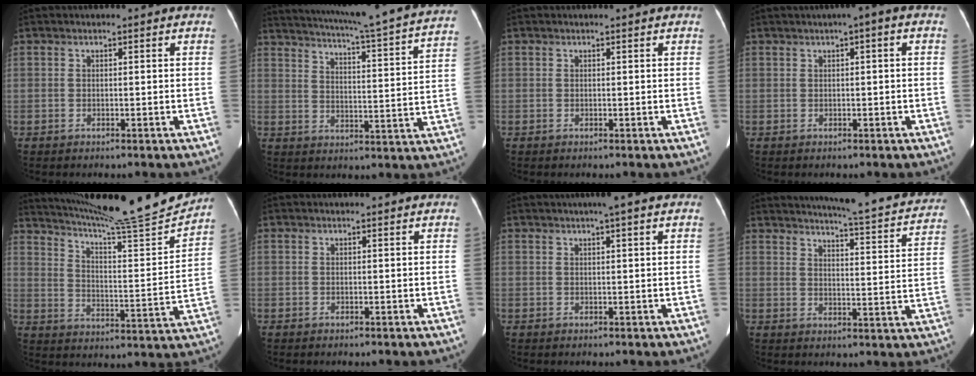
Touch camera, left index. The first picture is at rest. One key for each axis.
{"total": 27.4, "fx": 24.5, "fy": 0.2, "fz": 12.3, "tx": -0.202, "ty": -0.053, "tz": 0.306}
{"total": 0.0}
{"total": 2.2, "fx": 0.6, "fy": 0.2, "fz": 2.1, "tx": -0.027, "ty": 0.013, "tz": 0.007}
{"total": 21.4, "fx": 19.9, "fy": -1.0, "fz": 7.8, "tx": -0.137, "ty": -0.054, "tz": 0.287}
{"total": 1.8, "fx": 1.7, "fy": -0.1, "fz": 0.5, "tx": -0.008, "ty": 0.015, "tz": 0.024}
{"total": 3.6, "fx": 2.6, "fy": -0.2, "fz": 2.4, "tx": -0.033, "ty": 0.020, "tz": 0.040}
{"total": 21.6, "fx": 19.9, "fy": 1.9, "fz": 8.4, "tx": -0.116, "ty": -0.047, "tz": 0.235}